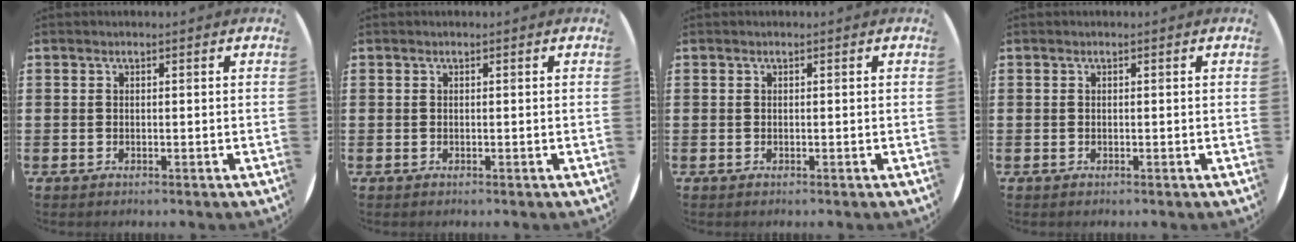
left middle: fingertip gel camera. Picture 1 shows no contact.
{"total": 0.0}
{"total": 0.0}
{"total": 0.0}